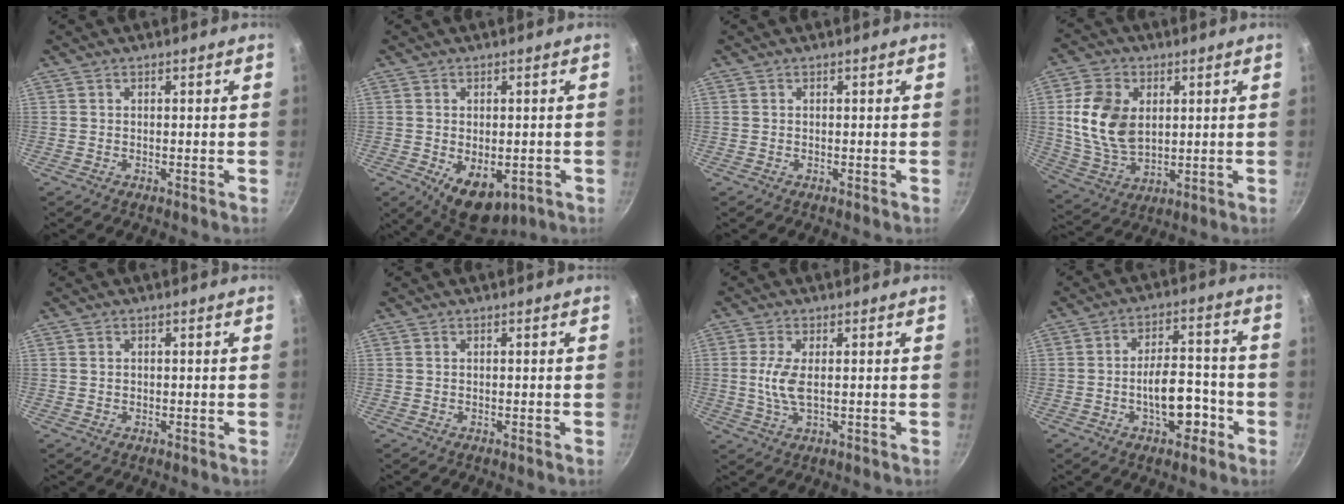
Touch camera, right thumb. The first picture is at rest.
{"total": 9.3, "force": [-2.5, 5.7, 7.0], "torque": [-0.080, -0.005, -0.020]}
{"total": 0.0}
{"total": 13.5, "force": [2.4, 9.3, 9.5], "torque": [-0.163, -0.015, 0.053]}
{"total": 0.8, "force": [0.2, 0.8, 0.2], "torque": [-0.001, 0.003, 0.003]}
{"total": 0.0}
{"total": 5.3, "force": [0.4, 2.0, 4.9], "torque": [-0.112, -0.002, 0.007]}
{"total": 9.7, "force": [-3.5, 5.0, 7.6], "torque": [-0.086, 0.036, -0.053]}